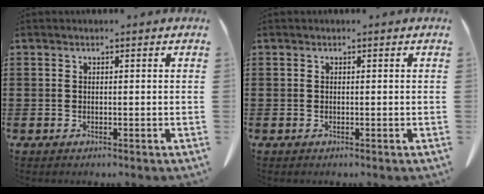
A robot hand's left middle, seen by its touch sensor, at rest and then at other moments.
{"total": 0.0}